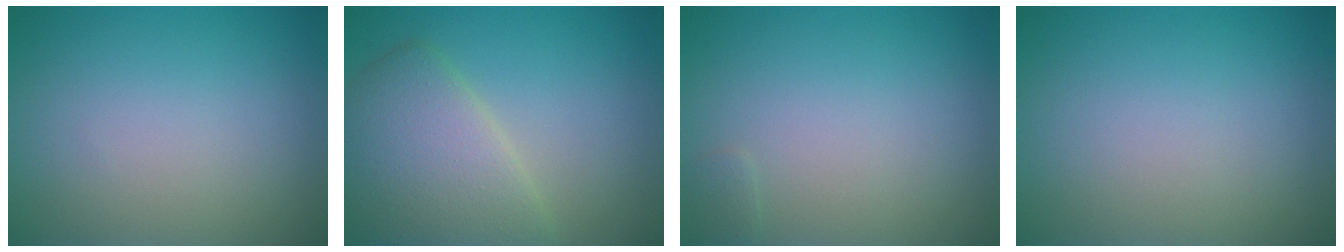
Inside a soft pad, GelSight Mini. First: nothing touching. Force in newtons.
{"total": 6.0, "press": 6.0, "slide": 0.3}
{"total": 0.5, "press": 0.5, "slide": 0.0}
{"total": 0.0}